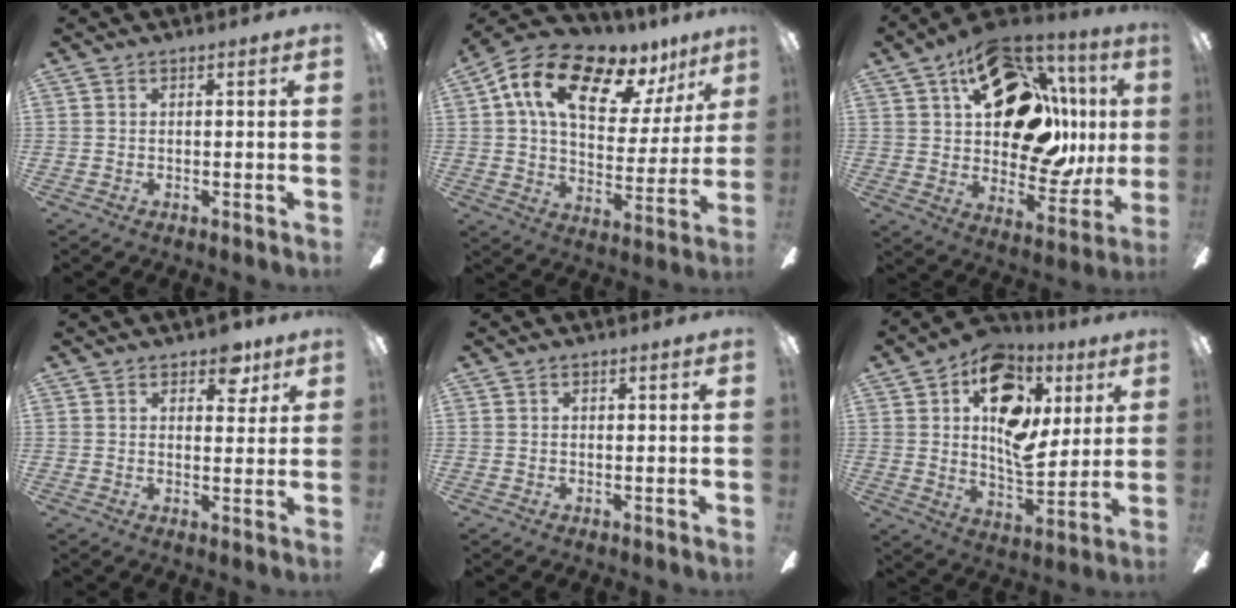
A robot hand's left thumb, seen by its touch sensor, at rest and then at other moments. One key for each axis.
{"total": 17.5, "fx": 10.6, "fy": 8.9, "fz": 10.6, "tx": -0.180, "ty": -0.058, "tz": 0.182}
{"total": 27.0, "fx": 10.3, "fy": 16.2, "fz": 19.0, "tx": -0.262, "ty": -0.046, "tz": 0.187}
{"total": 6.7, "fx": 4.3, "fy": 3.6, "fz": 3.6, "tx": -0.031, "ty": -0.016, "tz": 0.071}
{"total": 0.5, "fx": 0.1, "fy": 0.3, "fz": 0.4, "tx": -0.009, "ty": 0.003, "tz": 0.000}
{"total": 18.8, "fx": 7.0, "fy": 11.6, "fz": 13.0, "tx": -0.177, "ty": -0.026, "tz": 0.126}